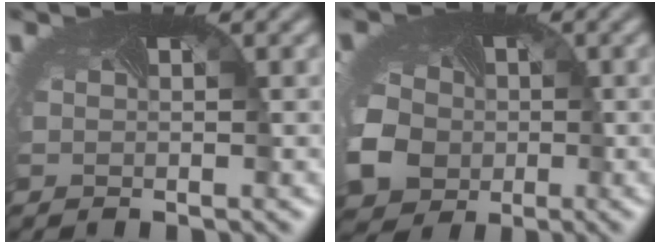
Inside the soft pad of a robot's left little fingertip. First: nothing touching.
{"total": 8.3, "force": [-2.3, 6.7, 4.3], "torque": [-0.101, -0.026, -0.036]}